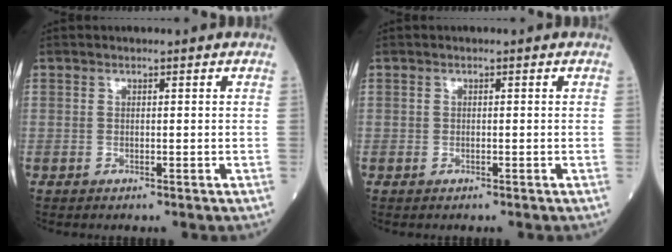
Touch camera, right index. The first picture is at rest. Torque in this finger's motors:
{"motor_torque": [-0.03, -0.04, -0.05, 0.00]}